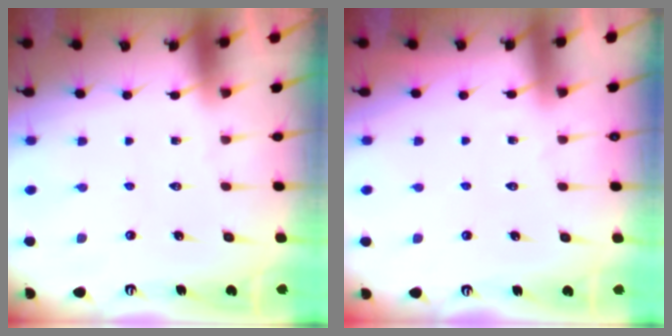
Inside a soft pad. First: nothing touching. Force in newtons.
{"total": 3.2, "press": 3.2, "slide": 0.4}